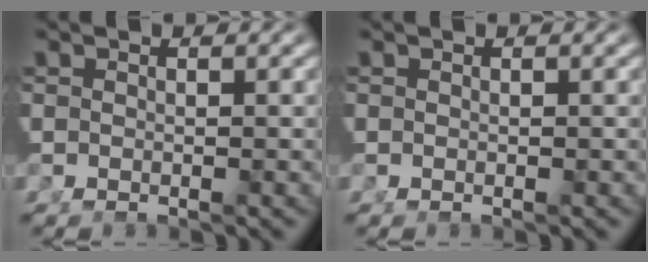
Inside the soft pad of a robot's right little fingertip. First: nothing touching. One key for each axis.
{"total": 0.0}